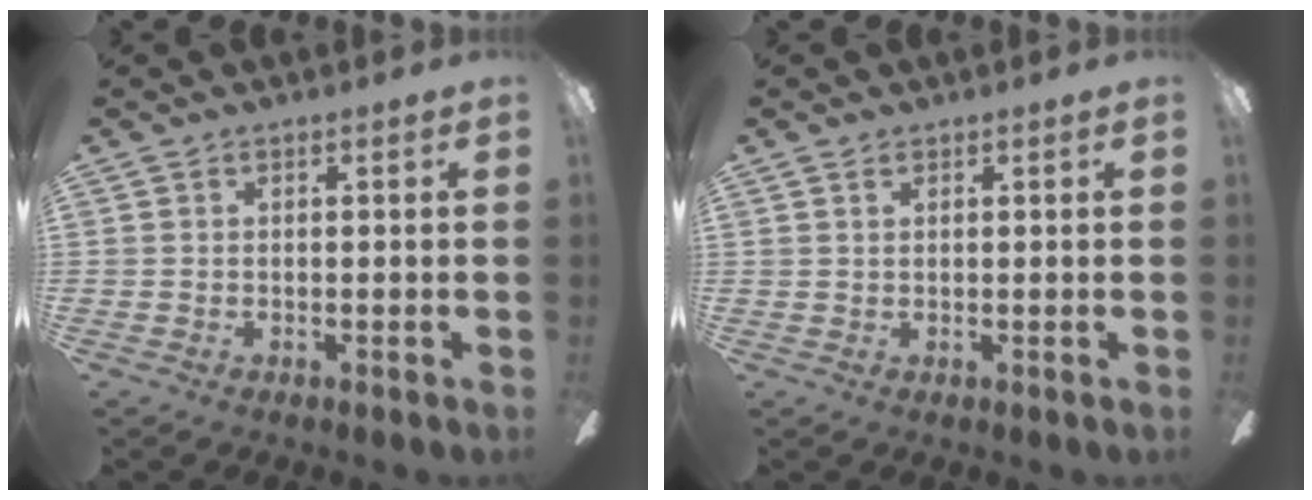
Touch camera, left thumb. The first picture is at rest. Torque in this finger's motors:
{"motor_torque": [-0.16, -0.26, -0.18, -0.20, -0.02]}